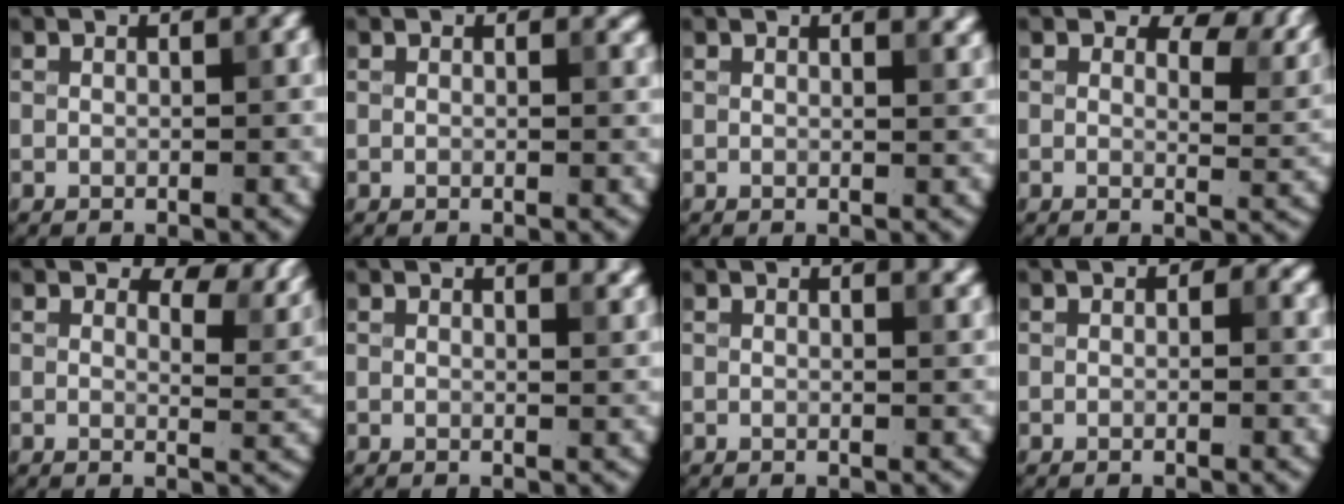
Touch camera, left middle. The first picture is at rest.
{"total": 0.6, "force": [0.3, 0.4, 0.4], "torque": [-0.002, -0.002, 0.002]}
{"total": 1.5, "force": [1.1, 0.3, 1.0], "torque": [-0.012, 0.001, 0.018]}
{"total": 5.3, "force": [2.8, 2.9, 3.4], "torque": [-0.044, -0.007, 0.031]}
{"total": 4.9, "force": [3.0, 2.4, 3.1], "torque": [-0.040, -0.004, 0.034]}
{"total": 1.8, "force": [1.4, 0.4, 1.1], "torque": [-0.014, 0.002, 0.022]}
{"total": 1.2, "force": [0.9, 0.2, 0.8], "torque": [-0.010, 0.002, 0.014]}
{"total": 1.3, "force": [0.2, 1.0, 0.9], "torque": [-0.007, 0.001, -0.001]}